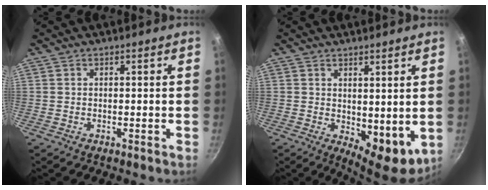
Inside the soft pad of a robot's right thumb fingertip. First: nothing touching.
{"total": 7.7, "force": [1.3, 3.8, 6.6], "torque": [-0.077, -0.023, 0.029]}